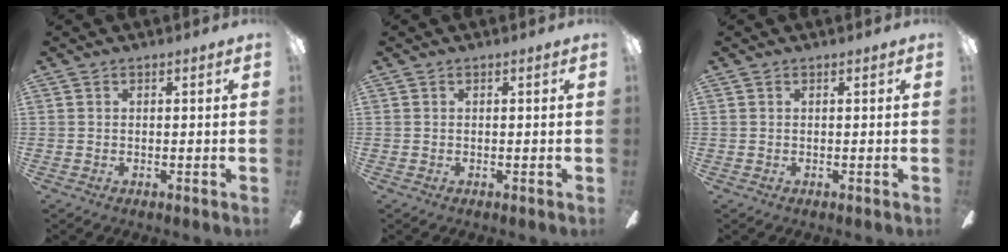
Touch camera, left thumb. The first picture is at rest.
{"total": 0.0}
{"total": 0.0}